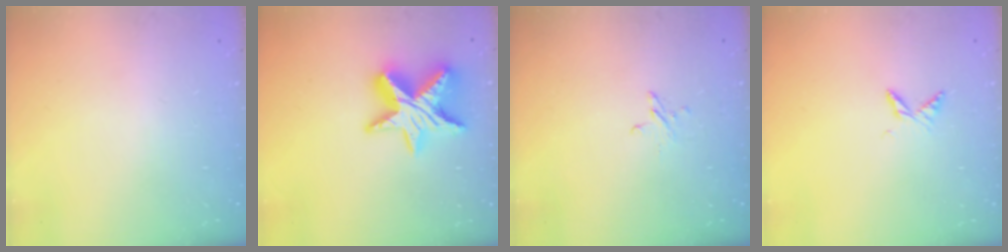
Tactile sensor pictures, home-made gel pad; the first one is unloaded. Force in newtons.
{"total": 14.5, "press": 14.4, "slide": 1.0}
{"total": 2.7, "press": 2.7, "slide": 0.2}
{"total": 5.2, "press": 5.2, "slide": 0.6}